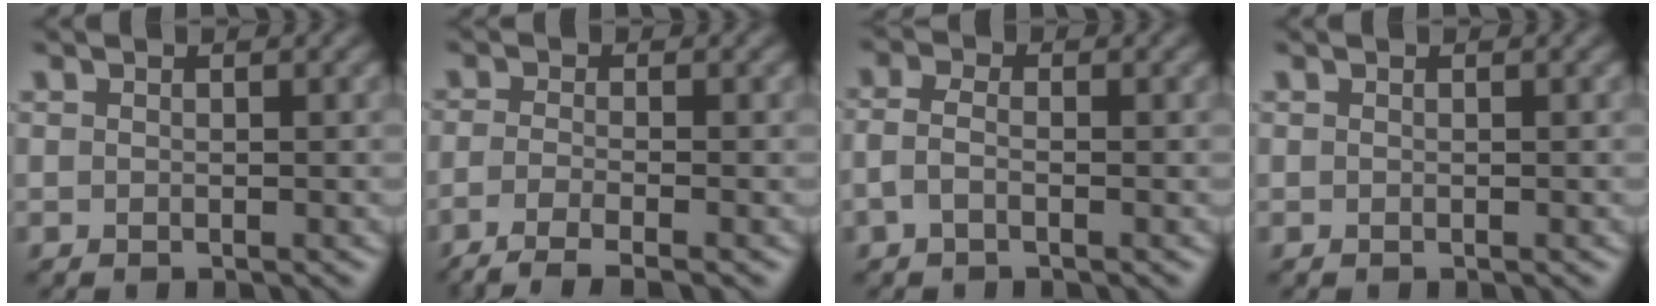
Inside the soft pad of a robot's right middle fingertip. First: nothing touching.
{"total": 3.8, "force": [-2.6, 0.8, 2.7], "torque": [-0.049, -0.009, -0.061]}
{"total": 1.8, "force": [-0.7, 0.9, 1.4], "torque": [-0.035, 0.003, -0.021]}
{"total": 0.0}